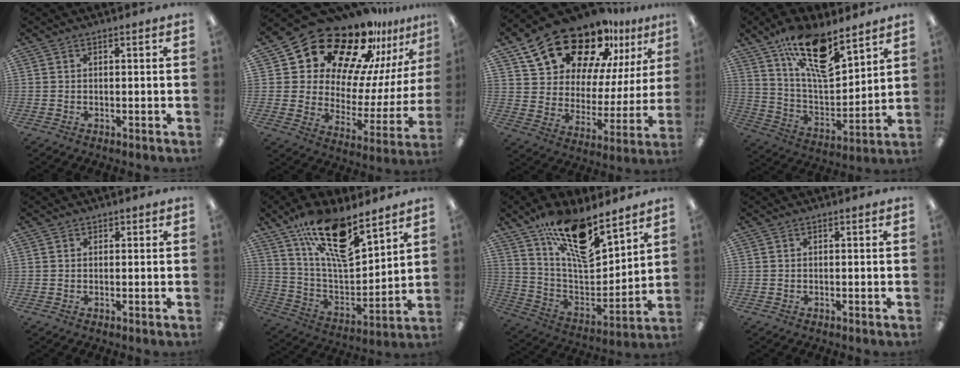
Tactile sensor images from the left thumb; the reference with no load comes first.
{"total": 23.0, "force": [18.9, 9.8, 8.6], "torque": [-0.147, -0.144, 0.336]}
{"total": 21.4, "force": [16.6, 9.6, 9.4], "torque": [-0.176, -0.106, 0.295]}
{"total": 18.8, "force": [12.6, 7.0, 12.0], "torque": [-0.202, -0.075, 0.215]}
{"total": 0.8, "force": [0.4, 0.7, 0.0], "torque": [0.008, 0.001, 0.006]}
{"total": 19.5, "force": [13.4, 7.0, 12.3], "torque": [-0.217, -0.080, 0.233]}
{"total": 19.0, "force": [13.6, 6.7, 11.4], "torque": [-0.195, -0.094, 0.237]}
{"total": 0.0}